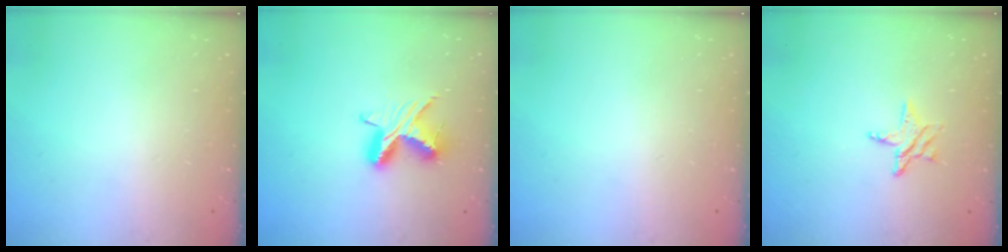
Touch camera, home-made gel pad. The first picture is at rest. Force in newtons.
{"total": 9.5, "press": 9.4, "slide": 0.5}
{"total": 0.0}
{"total": 5.9, "press": 5.9, "slide": 0.4}